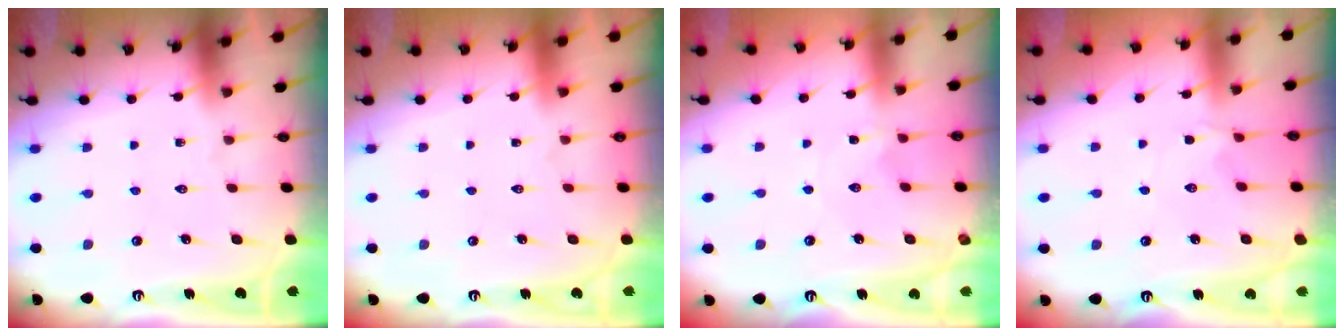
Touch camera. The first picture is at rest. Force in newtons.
{"total": 1.5, "press": 1.5, "slide": 0.1}
{"total": 0.7, "press": 0.7, "slide": 0.1}
{"total": 1.3, "press": 1.3, "slide": 0.4}